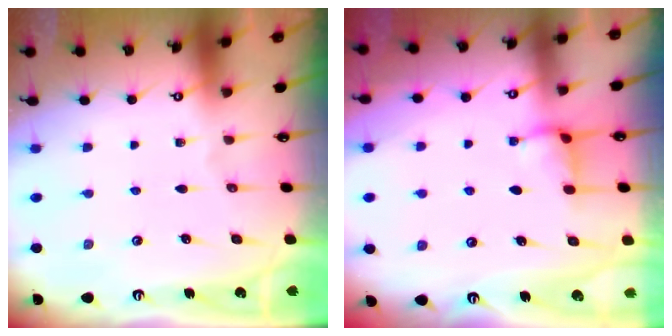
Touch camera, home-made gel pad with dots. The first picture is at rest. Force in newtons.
{"total": 2.6, "press": 2.6, "slide": 0.4}